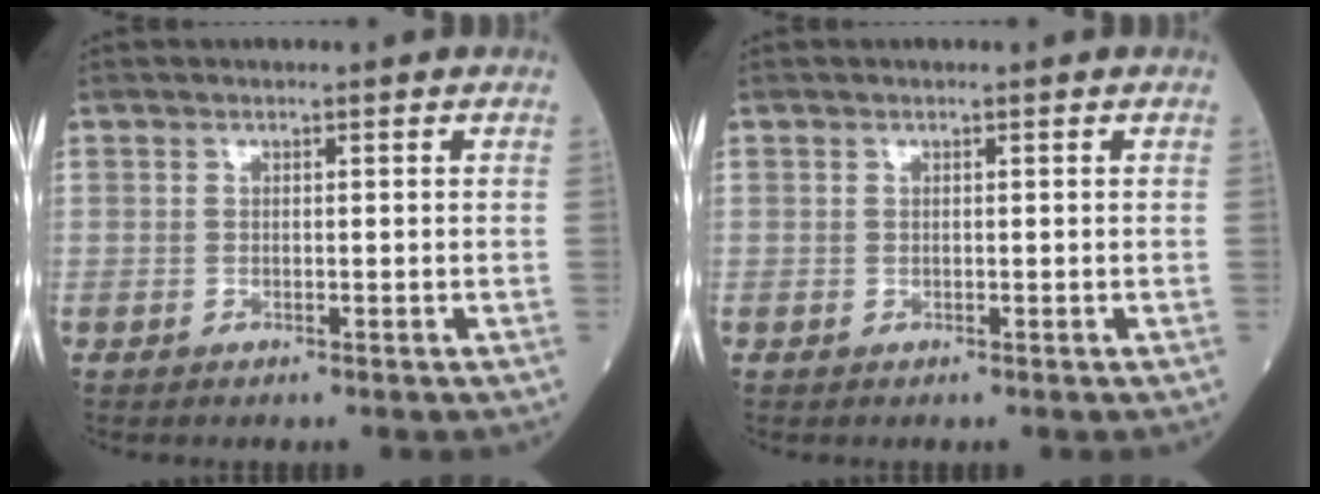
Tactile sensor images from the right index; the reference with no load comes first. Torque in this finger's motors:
{"motor_torque": [-0.02, -0.01, -0.01, -0.01]}